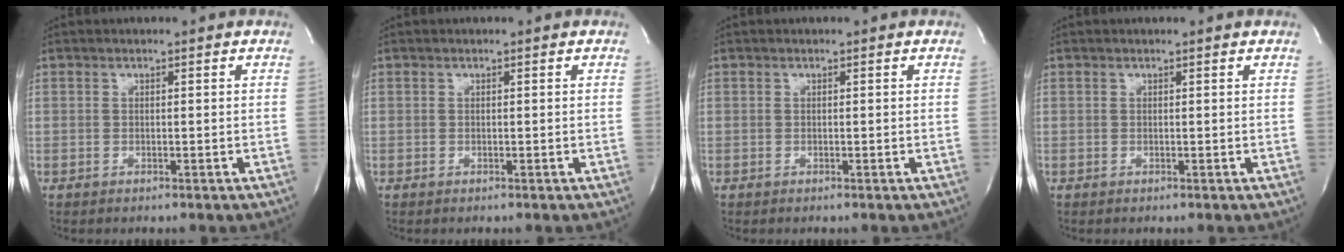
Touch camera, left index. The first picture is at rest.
{"total": 0.0}
{"total": 0.0}
{"total": 0.5, "force": [0.5, -0.1, 0.1], "torque": [-0.007, -0.004, 0.007]}